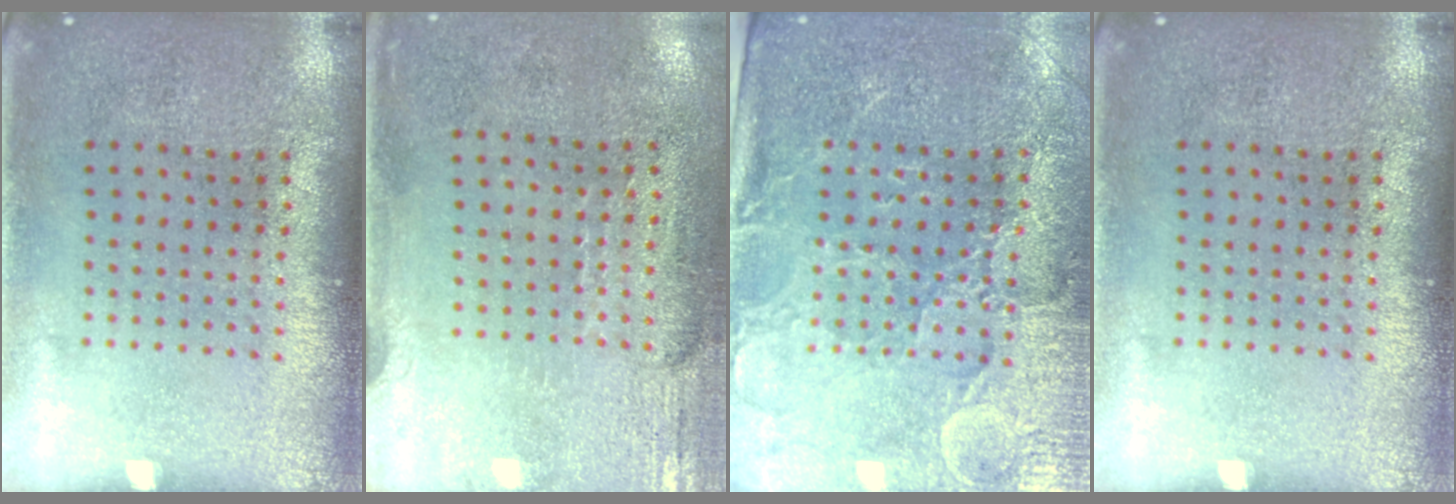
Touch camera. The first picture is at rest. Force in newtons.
{"total": 2.9, "press": 2.4, "slide": 1.6}
{"total": 3.4, "press": 3.3, "slide": 1.0}
{"total": 0.0}